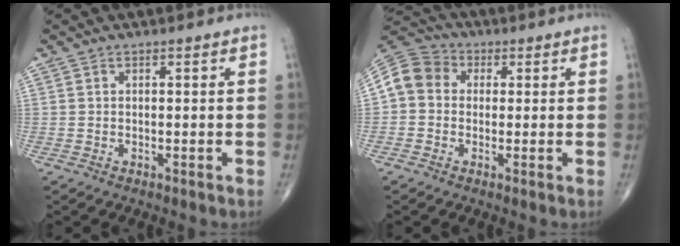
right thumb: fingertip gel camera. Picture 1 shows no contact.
{"total": 8.4, "force": [0.5, 7.2, 4.2], "torque": [-0.069, 0.026, -0.006]}